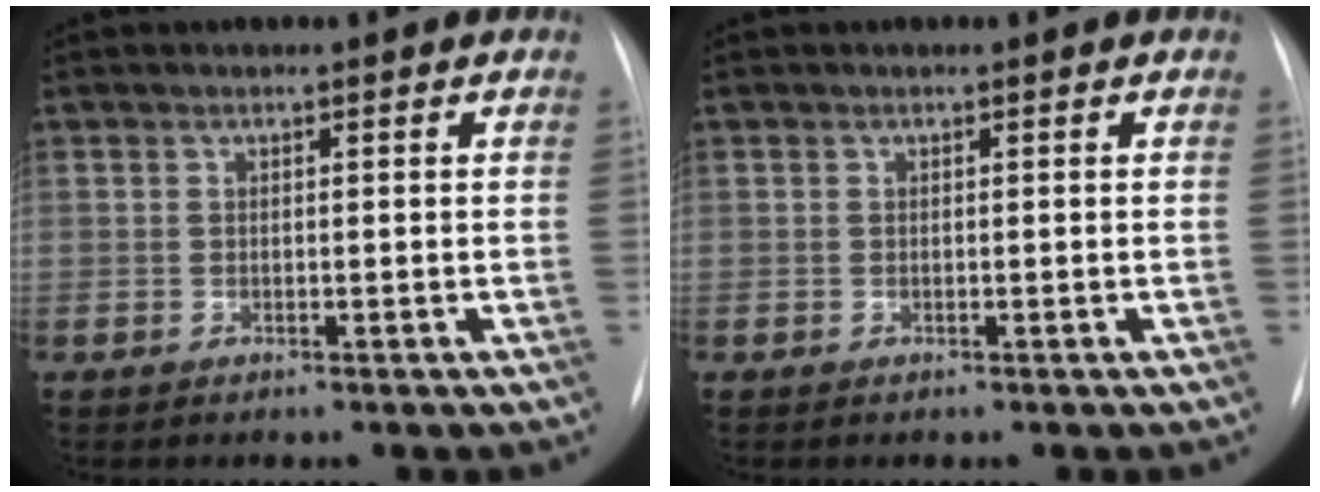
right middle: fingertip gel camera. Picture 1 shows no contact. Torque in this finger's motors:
{"motor_torque": [0.00, 0.00, 0.00, 0.00]}